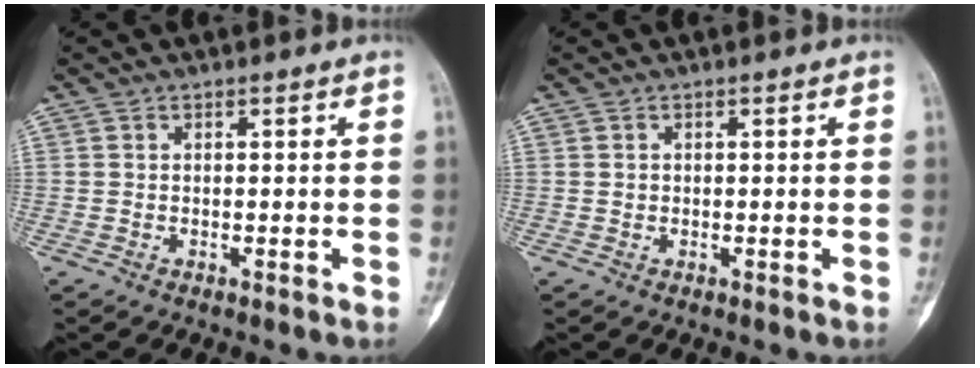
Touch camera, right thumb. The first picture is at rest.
{"total": 0.6, "force": [0.0, 0.5, 0.2], "torque": [-0.001, 0.002, 0.001]}